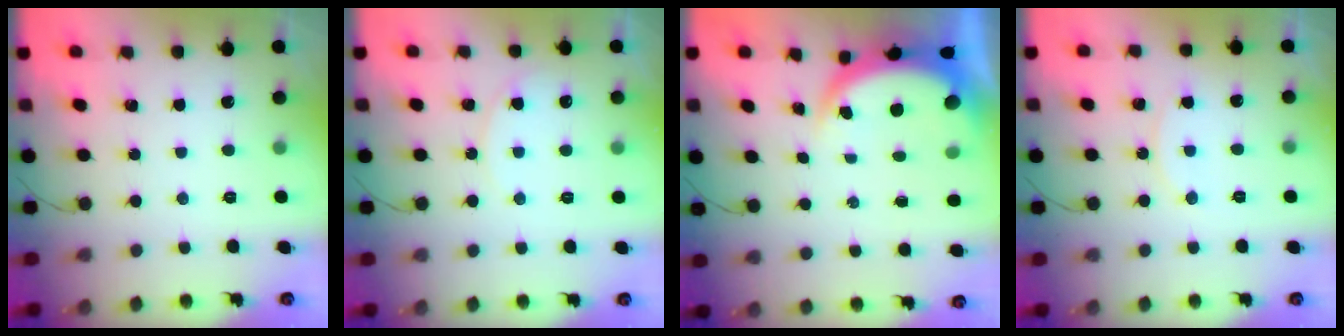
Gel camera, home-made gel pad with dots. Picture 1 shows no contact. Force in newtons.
{"total": 5.0, "press": 5.0, "slide": 0.5}
{"total": 5.0, "press": 4.9, "slide": 0.6}
{"total": 4.9, "press": 4.8, "slide": 0.5}